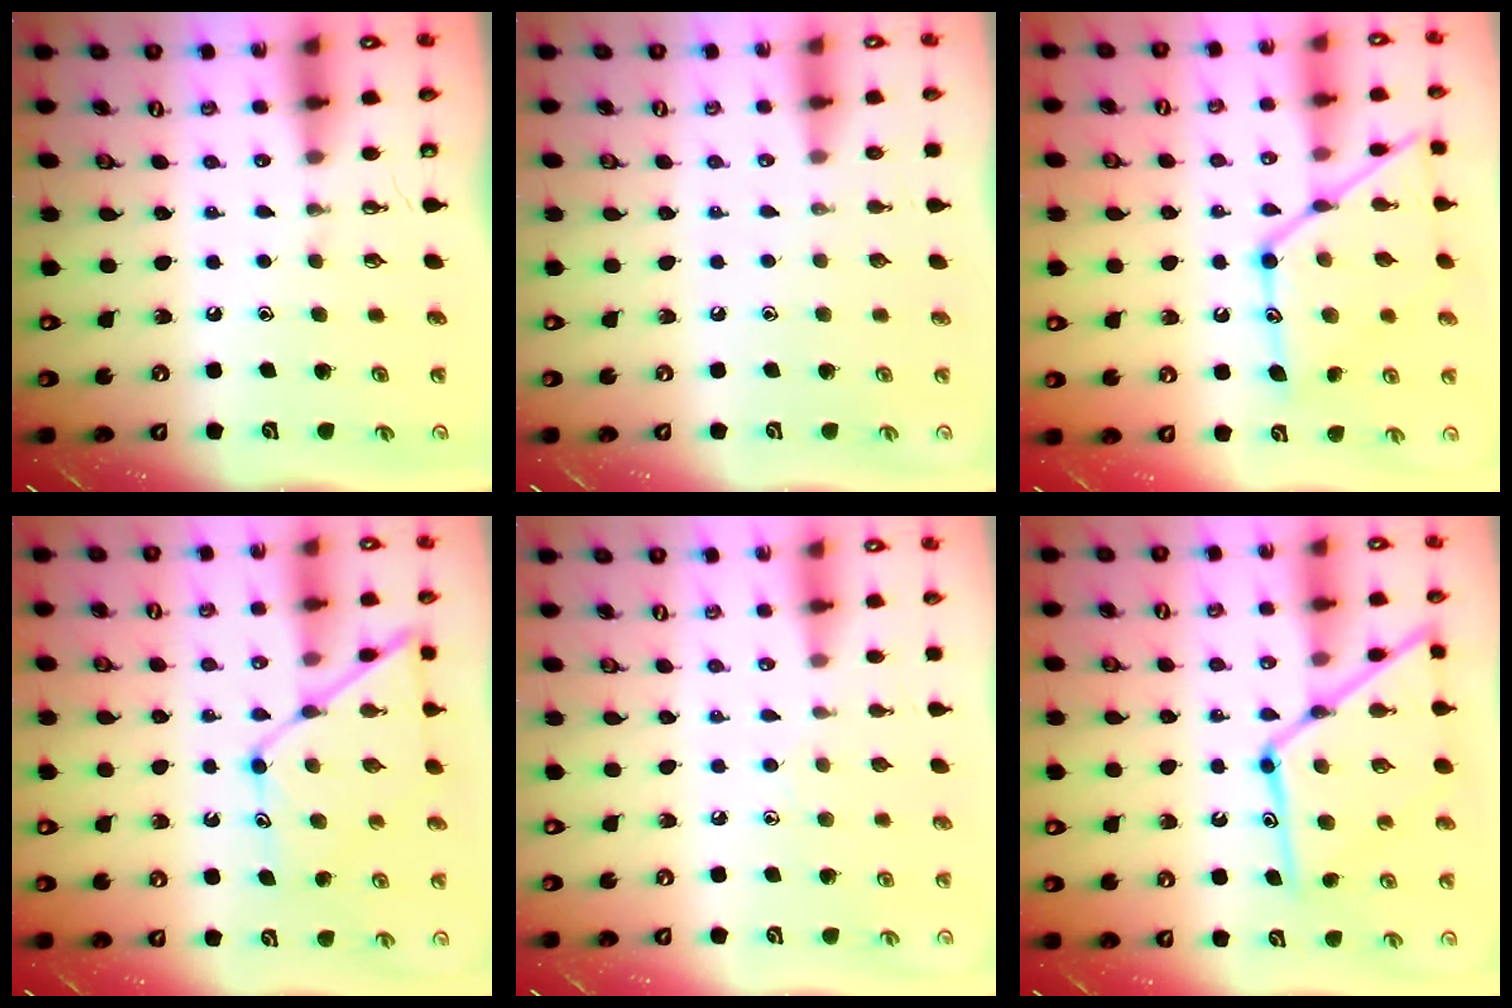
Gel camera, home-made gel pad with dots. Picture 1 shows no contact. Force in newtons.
{"total": 0.0}
{"total": 19.2, "press": 19.2, "slide": 1.5}
{"total": 13.6, "press": 13.6, "slide": 1.1}
{"total": 5.3, "press": 5.2, "slide": 0.5}
{"total": 18.0, "press": 17.9, "slide": 1.5}